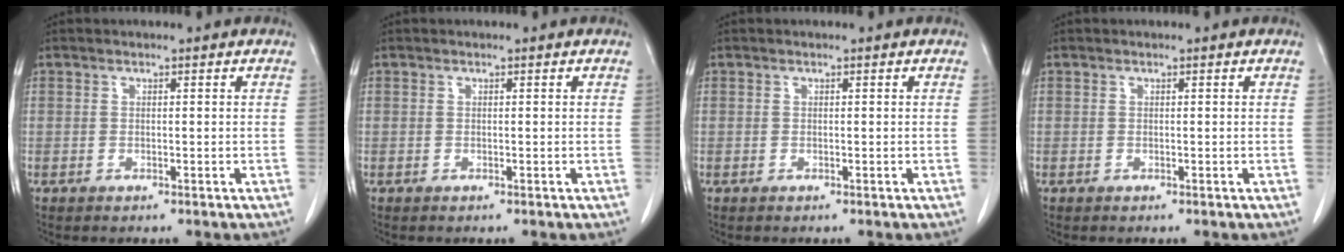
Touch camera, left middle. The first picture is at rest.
{"total": 0.0}
{"total": 0.0}
{"total": 0.0}